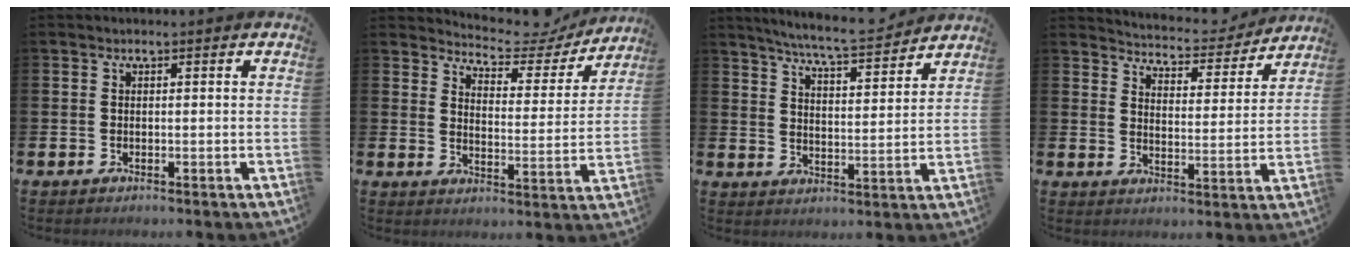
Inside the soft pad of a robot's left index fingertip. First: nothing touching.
{"total": 5.9, "force": [5.7, 1.3, 0.7], "torque": [-0.030, -0.049, 0.093]}
{"total": 7.1, "force": [6.8, 0.0, 2.2], "torque": [-0.059, -0.042, 0.117]}
{"total": 5.3, "force": [5.2, 0.9, 0.4], "torque": [-0.030, -0.043, 0.089]}